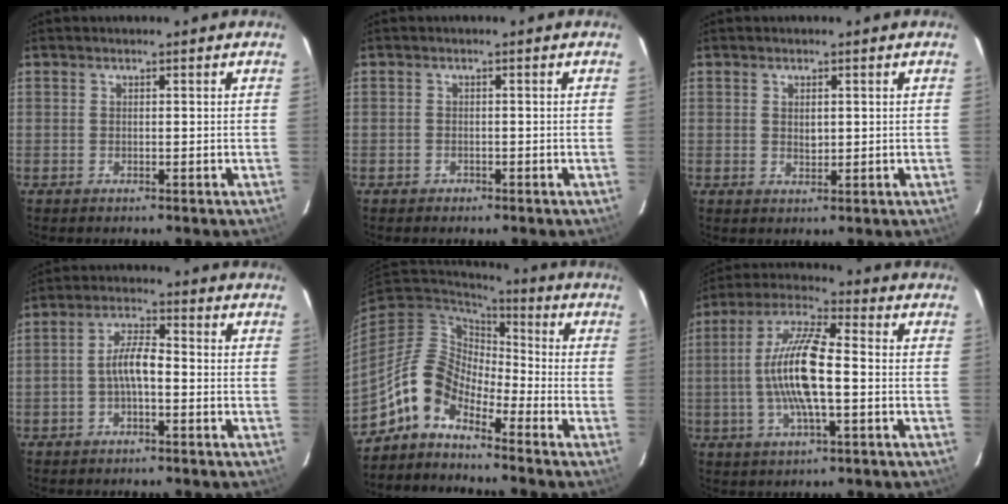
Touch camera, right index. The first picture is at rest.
{"total": 1.3, "force": [-0.9, 1.0, 0.1], "torque": [-0.001, 0.005, -0.012]}
{"total": 2.1, "force": [0.4, 1.3, 1.6], "torque": [-0.025, 0.001, 0.009]}
{"total": 5.4, "force": [-1.5, 1.9, 4.8], "torque": [-0.097, 0.016, -0.026]}
{"total": 9.4, "force": [-6.5, 4.9, 4.6], "torque": [-0.090, 0.026, -0.145]}
{"total": 13.7, "force": [-1.5, 3.2, 13.2], "torque": [-0.264, 0.006, -0.035]}